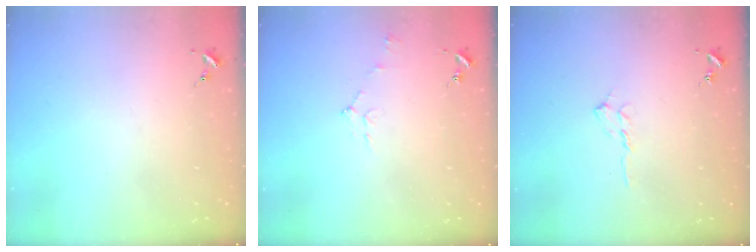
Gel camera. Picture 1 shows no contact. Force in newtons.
{"total": 5.3, "press": 5.3, "slide": 0.6}
{"total": 5.7, "press": 5.7, "slide": 0.7}